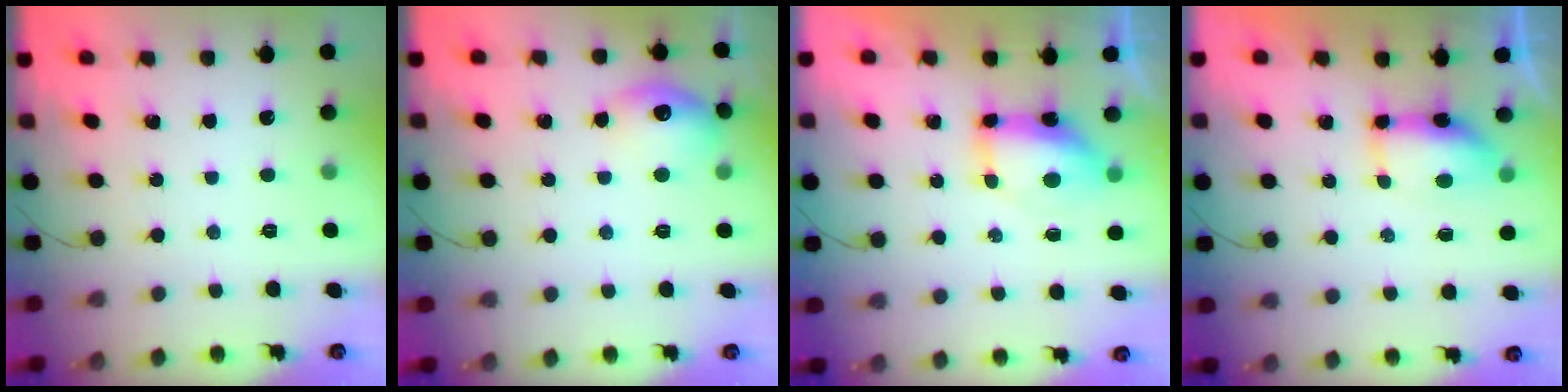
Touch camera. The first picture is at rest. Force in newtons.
{"total": 11.8, "press": 11.8, "slide": 0.6}
{"total": 8.0, "press": 7.9, "slide": 1.1}
{"total": 12.1, "press": 8.2, "slide": 8.9}